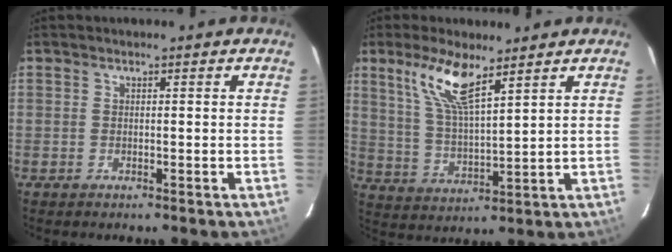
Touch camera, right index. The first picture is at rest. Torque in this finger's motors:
{"motor_torque": [0.36, 0.34, 0.48, 0.13]}